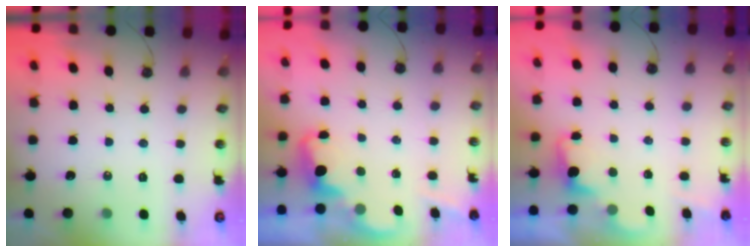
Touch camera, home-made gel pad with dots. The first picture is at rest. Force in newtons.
{"total": 2.3, "press": 2.2, "slide": 0.5}
{"total": 1.3, "press": 1.0, "slide": 0.9}